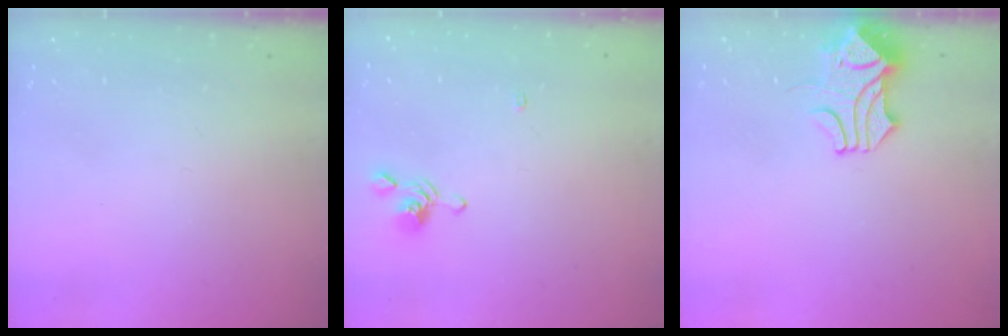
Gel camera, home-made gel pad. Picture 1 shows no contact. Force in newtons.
{"total": 2.8, "press": 2.8, "slide": 0.1}
{"total": 1.9, "press": 1.8, "slide": 0.7}